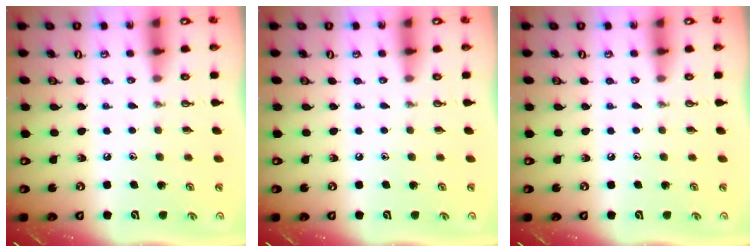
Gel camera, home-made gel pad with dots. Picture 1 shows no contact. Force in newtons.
{"total": 0.0}
{"total": 0.0}